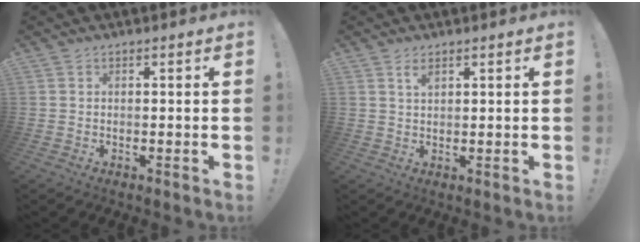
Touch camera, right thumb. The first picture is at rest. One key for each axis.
{"total": 2.3, "fx": 1.3, "fy": 1.0, "fz": 1.6, "tx": -0.027, "ty": -0.002, "tz": 0.022}